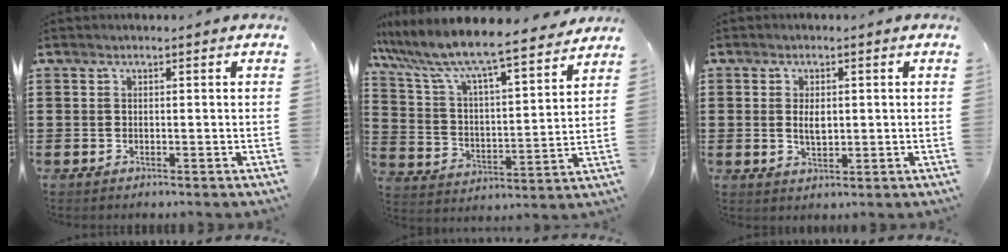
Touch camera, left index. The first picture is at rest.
{"total": 7.9, "force": [7.3, 0.2, 2.9], "torque": [-0.091, -0.054, 0.119]}
{"total": 2.8, "force": [0.2, 1.4, 2.4], "torque": [-0.040, 0.001, 0.002]}